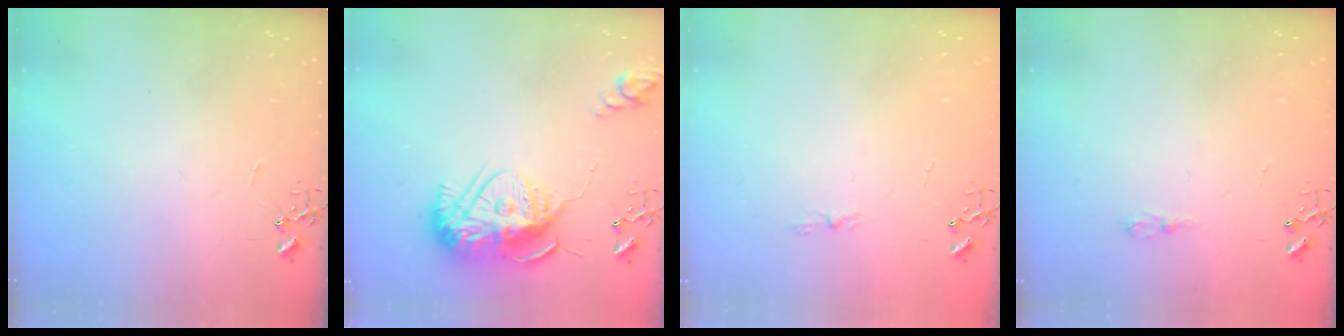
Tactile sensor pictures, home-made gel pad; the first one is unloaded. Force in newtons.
{"total": 16.0, "press": 16.0, "slide": 1.5}
{"total": 3.5, "press": 3.5, "slide": 0.3}
{"total": 6.5, "press": 6.5, "slide": 0.6}